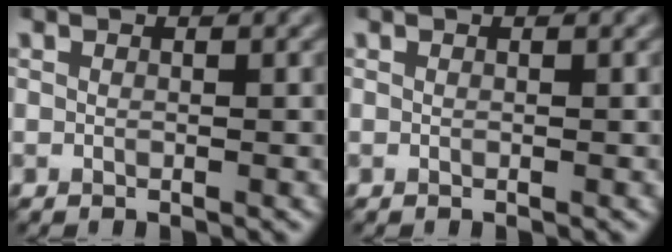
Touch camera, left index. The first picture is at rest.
{"total": 0.0}